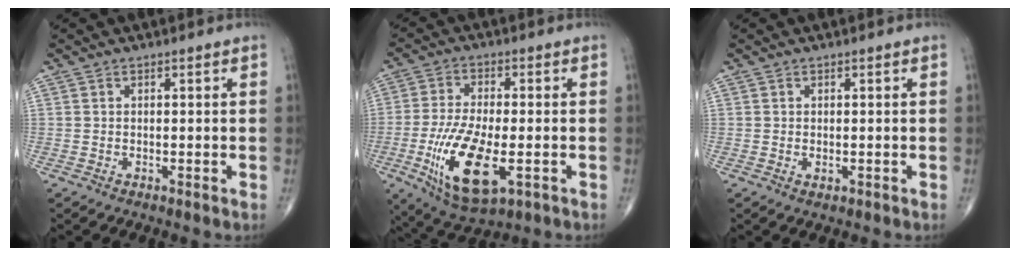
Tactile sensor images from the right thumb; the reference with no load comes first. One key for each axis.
{"total": 15.0, "fx": -4.4, "fy": 5.9, "fz": 13.0, "tx": -0.256, "ty": -0.009, "tz": -0.068}
{"total": 0.8, "fx": -0.2, "fy": 0.4, "fz": 0.6, "tx": -0.006, "ty": 0.000, "tz": 0.000}